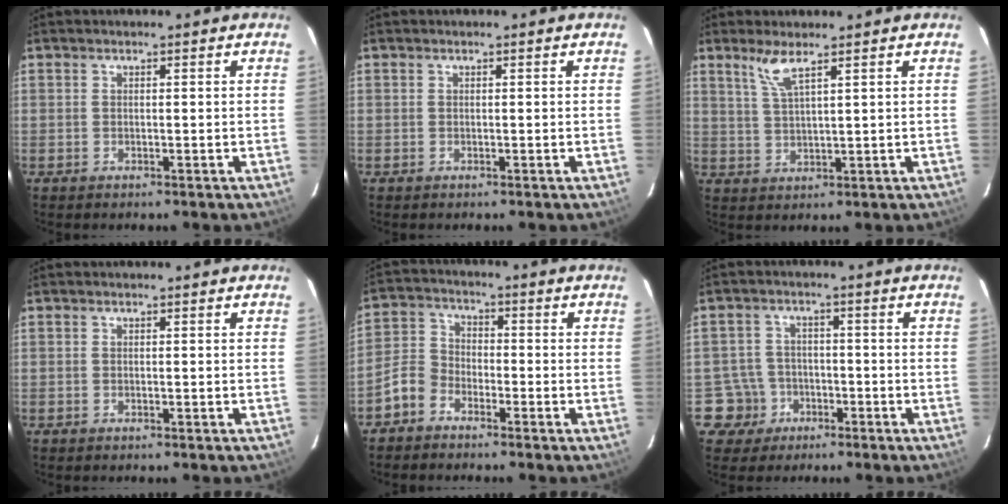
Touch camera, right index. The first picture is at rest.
{"total": 0.0}
{"total": 4.2, "force": [2.9, 0.2, 3.0], "torque": [-0.065, -0.002, 0.061]}
{"total": 0.0}
{"total": 5.5, "force": [-3.7, 3.7, 1.7], "torque": [-0.037, 0.023, -0.081]}
{"total": 5.5, "force": [-2.6, 4.9, -0.2], "torque": [-0.007, 0.025, -0.044]}